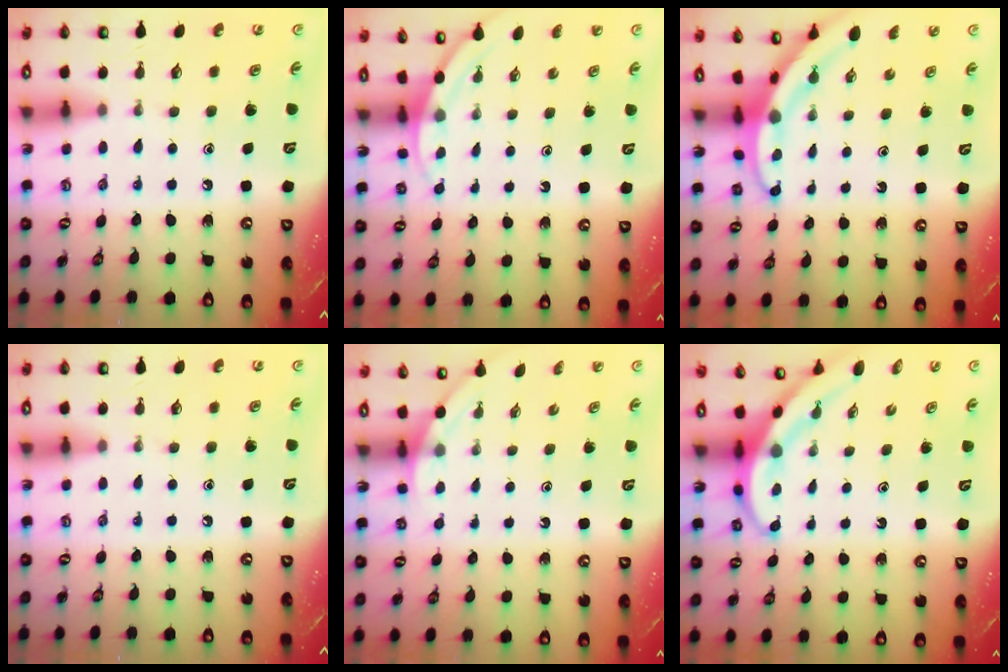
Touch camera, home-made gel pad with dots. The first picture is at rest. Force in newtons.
{"total": 2.6, "press": 2.6, "slide": 0.1}
{"total": 3.1, "press": 3.1, "slide": 0.3}
{"total": 0.0}
{"total": 1.7, "press": 1.7, "slide": 0.0}
{"total": 4.0, "press": 3.9, "slide": 0.6}